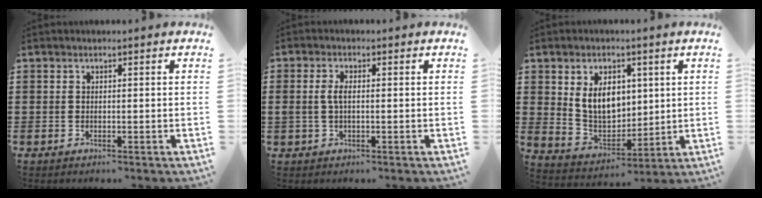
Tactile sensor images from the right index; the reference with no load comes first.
{"total": 2.7, "force": [0.0, 1.2, 2.5], "torque": [-0.064, -0.002, -0.006]}
{"total": 8.1, "force": [2.2, 5.5, 5.4], "torque": [-0.112, 0.007, 0.039]}